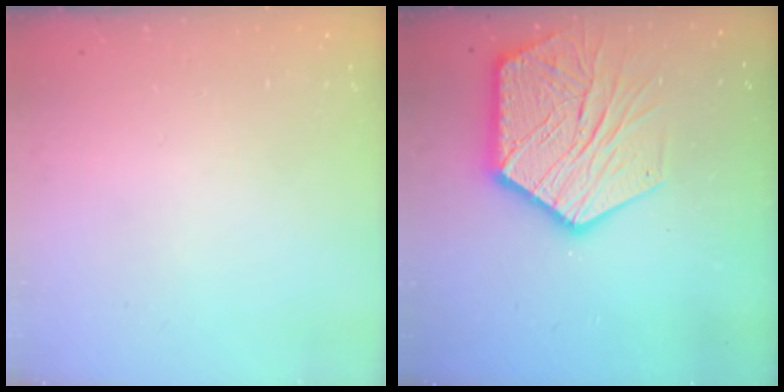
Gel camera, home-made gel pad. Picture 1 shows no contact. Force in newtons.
{"total": 20.8, "press": 20.8, "slide": 1.2}